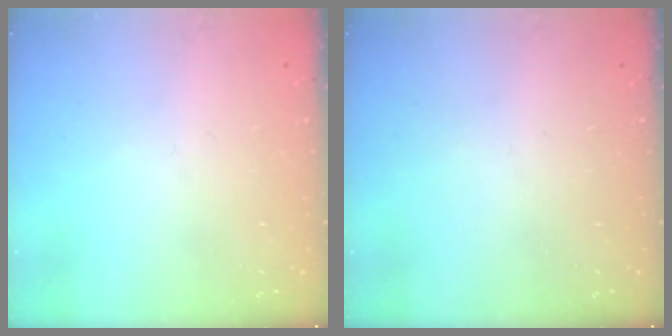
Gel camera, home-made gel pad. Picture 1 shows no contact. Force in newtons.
{"total": 0.0}